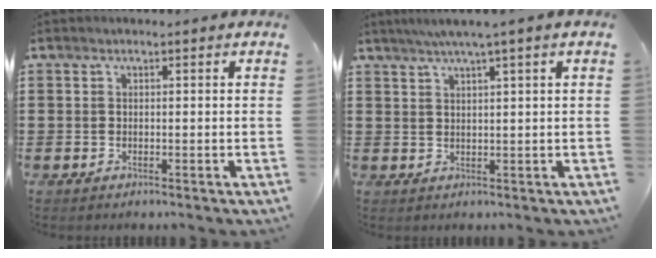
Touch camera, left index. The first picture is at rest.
{"total": 2.9, "force": [1.8, -0.6, 2.2], "torque": [-0.044, -0.001, 0.031]}